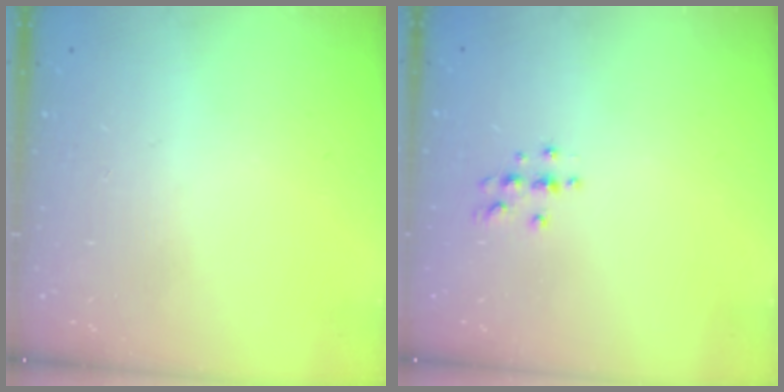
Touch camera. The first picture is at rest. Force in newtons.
{"total": 4.2, "press": 4.2, "slide": 0.5}